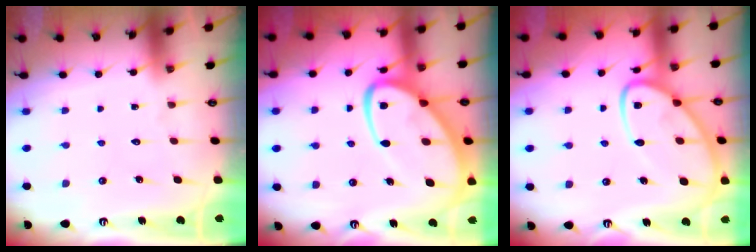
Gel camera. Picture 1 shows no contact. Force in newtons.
{"total": 17.0, "press": 16.9, "slide": 1.6}
{"total": 13.7, "press": 13.6, "slide": 1.3}